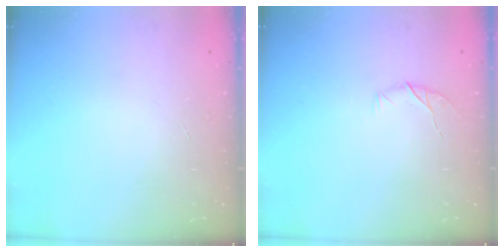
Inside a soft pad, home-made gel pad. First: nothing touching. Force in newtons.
{"total": 5.9, "press": 5.6, "slide": 1.9}